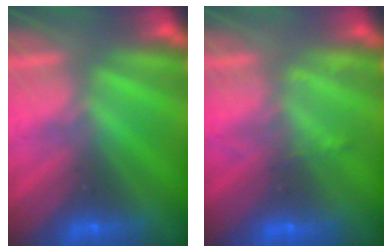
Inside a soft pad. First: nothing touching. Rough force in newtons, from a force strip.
{"total": 2.3}